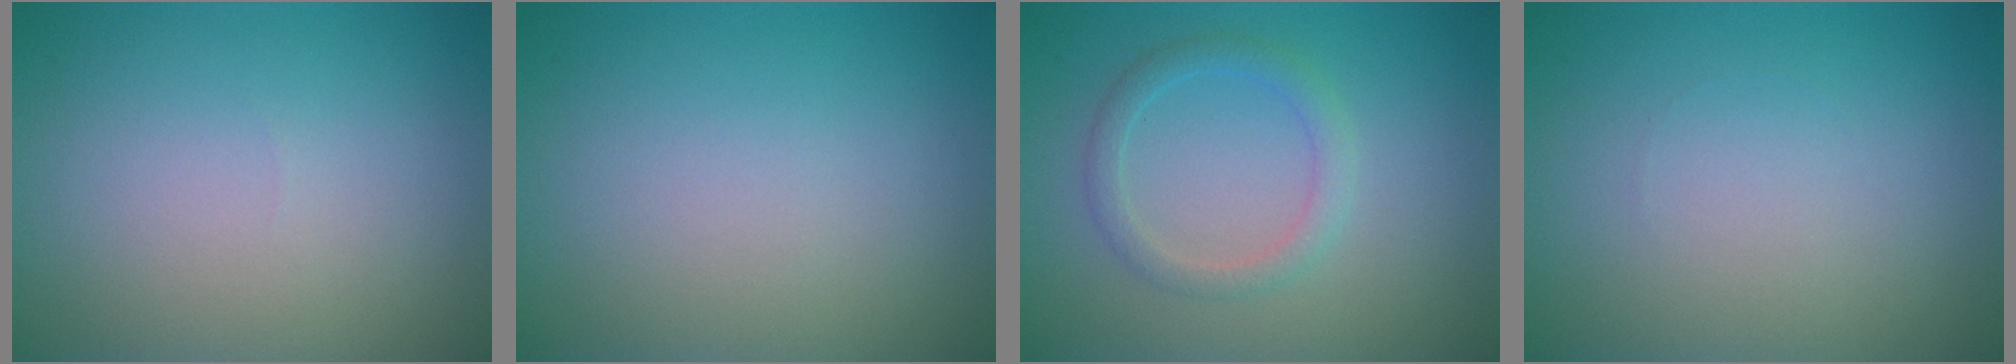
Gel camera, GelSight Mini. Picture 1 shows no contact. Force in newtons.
{"total": 0.0}
{"total": 2.0, "press": 2.0, "slide": 0.1}
{"total": 0.0}